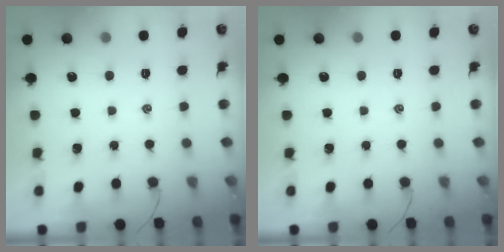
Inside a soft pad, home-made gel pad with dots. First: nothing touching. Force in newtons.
{"total": 0.0}